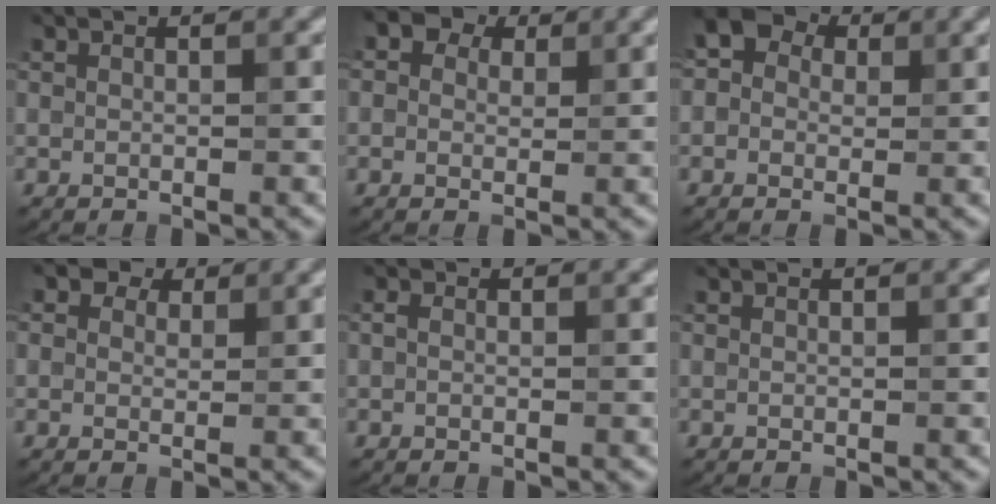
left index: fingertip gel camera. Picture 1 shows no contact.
{"total": 4.3, "force": [2.1, 3.0, 2.1], "torque": [-0.027, 0.012, -0.002]}
{"total": 4.5, "force": [1.2, 3.8, 2.1], "torque": [-0.012, 0.018, -0.027]}
{"total": 3.3, "force": [2.1, 2.1, 1.5], "torque": [-0.025, 0.006, 0.008]}
{"total": 0.6, "force": [-0.1, 0.5, 0.4], "torque": [-0.010, 0.002, -0.005]}
{"total": 0.0}